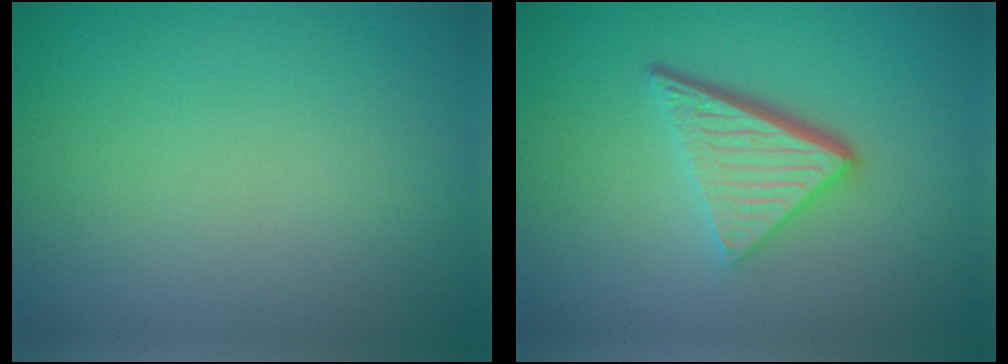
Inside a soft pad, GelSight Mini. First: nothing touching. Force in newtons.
{"total": 5.1, "press": 3.5, "slide": 3.7}